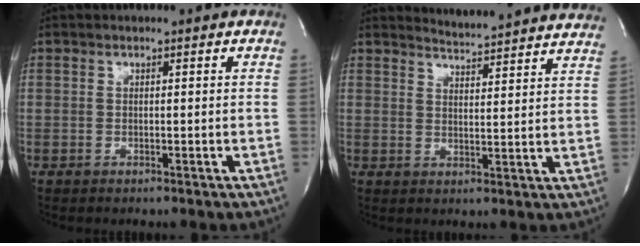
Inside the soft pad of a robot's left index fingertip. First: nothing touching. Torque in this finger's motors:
{"motor_torque": [0.01, -0.25, -0.10, -0.02]}